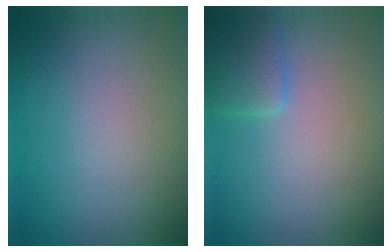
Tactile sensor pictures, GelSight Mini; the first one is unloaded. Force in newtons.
{"total": 2.6, "press": 2.6, "slide": 0.1}